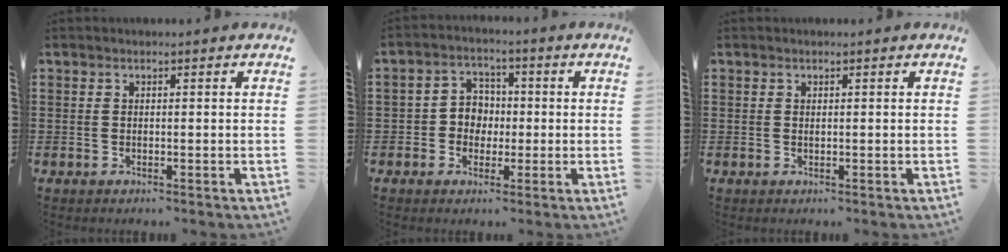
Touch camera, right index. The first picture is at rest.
{"total": 4.3, "force": [-0.5, 4.0, 1.5], "torque": [-0.042, 0.013, -0.014]}
{"total": 0.0}